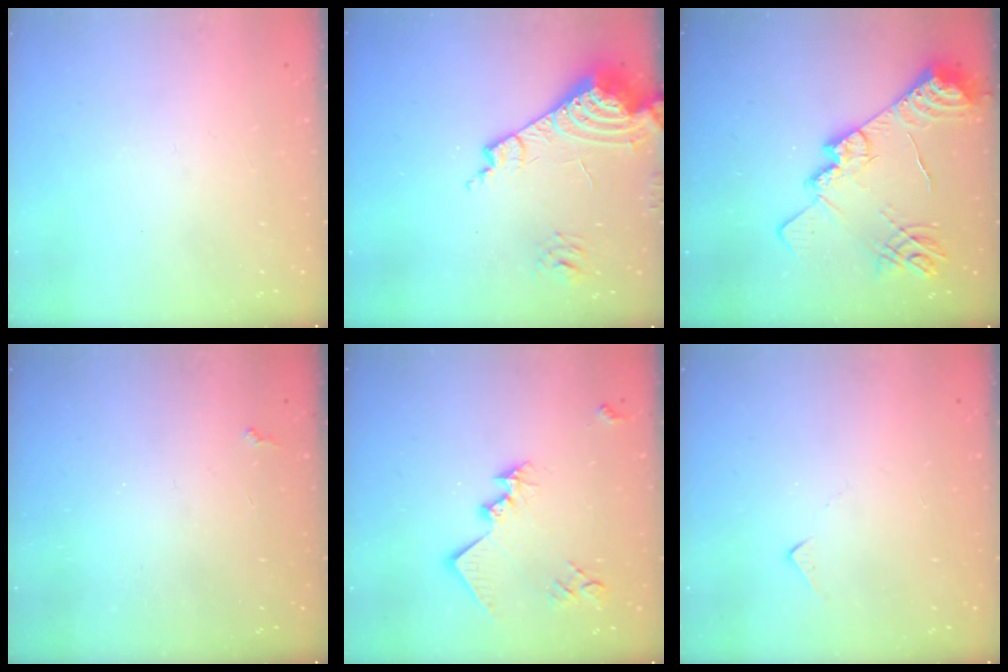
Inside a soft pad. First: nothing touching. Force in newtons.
{"total": 16.3, "press": 16.1, "slide": 2.2}
{"total": 20.1, "press": 20.0, "slide": 1.4}
{"total": 2.3, "press": 2.2, "slide": 0.4}
{"total": 15.7, "press": 15.7, "slide": 0.5}
{"total": 4.8, "press": 4.8, "slide": 0.6}